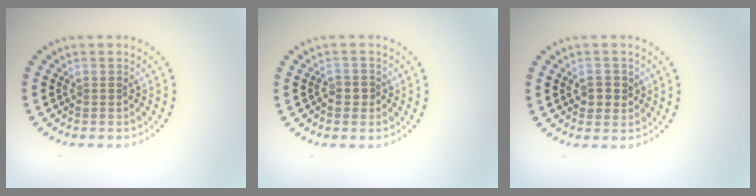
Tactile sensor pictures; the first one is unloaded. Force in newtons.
{"total": 1.0, "press": 0.9, "slide": 0.5}
{"total": 2.0, "press": 2.0, "slide": 0.4}